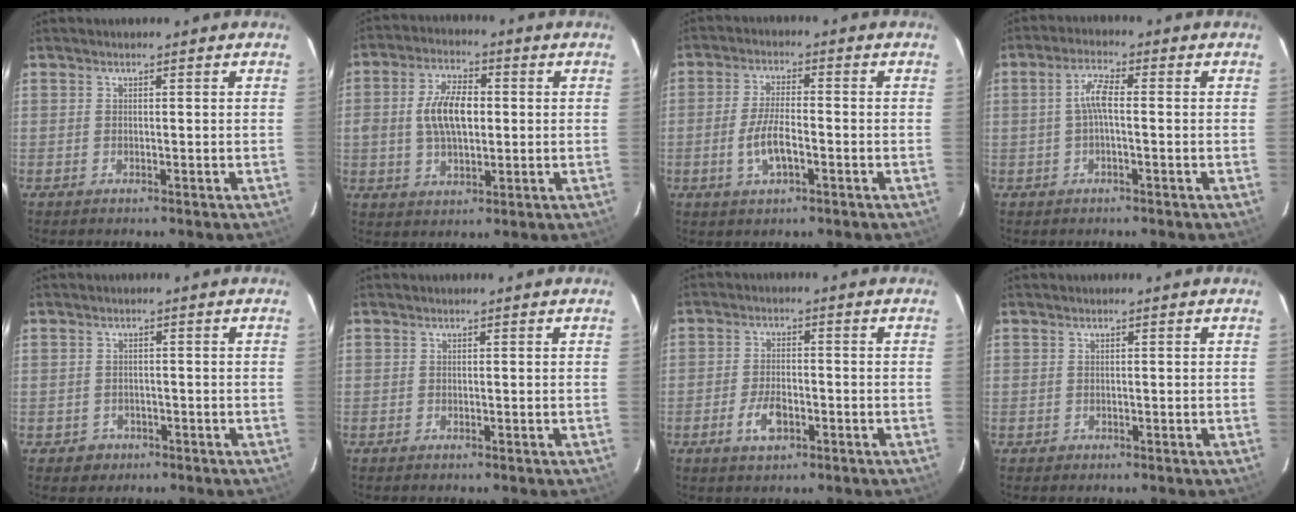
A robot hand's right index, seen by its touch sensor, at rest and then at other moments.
{"total": 9.6, "force": [0.4, 5.1, 8.0], "torque": [-0.155, 0.013, 0.009]}
{"total": 6.6, "force": [-2.3, 2.2, 5.8], "torque": [-0.118, -0.002, -0.042]}
{"total": 4.0, "force": [-0.3, 0.9, 3.9], "torque": [-0.081, 0.011, -0.005]}
{"total": 3.0, "force": [-1.2, 2.7, 0.2], "torque": [-0.011, 0.005, -0.014]}
{"total": 0.0}
{"total": 5.3, "force": [-2.4, 2.6, 3.9], "torque": [-0.082, -0.002, -0.041]}
{"total": 0.7, "force": [-0.2, 0.7, 0.0], "torque": [0.002, 0.001, 0.001]}